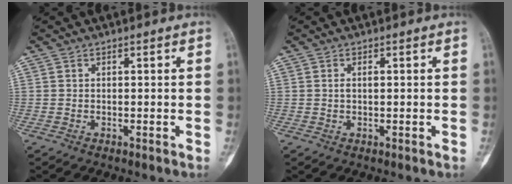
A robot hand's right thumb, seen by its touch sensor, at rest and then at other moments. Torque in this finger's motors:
{"motor_torque": [0.24, -0.42, -0.28, 0.15, 0.00]}